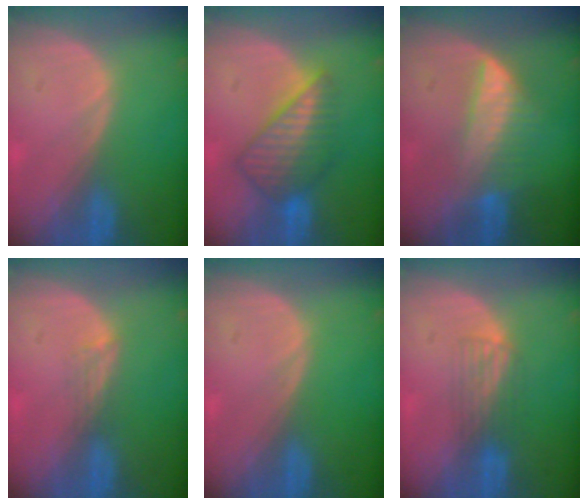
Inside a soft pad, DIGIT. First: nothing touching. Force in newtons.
{"total": 7.3, "press": 6.9, "slide": 2.2}
{"total": 6.4, "press": 5.9, "slide": 2.5}
{"total": 1.8, "press": 1.3, "slide": 1.2}
{"total": 0.0}
{"total": 3.2, "press": 3.0, "slide": 1.2}